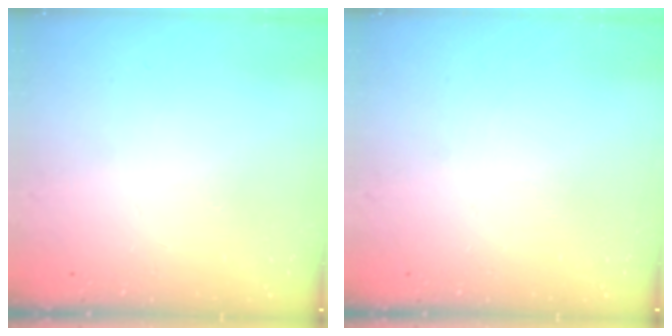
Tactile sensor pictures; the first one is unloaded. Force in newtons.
{"total": 0.0}